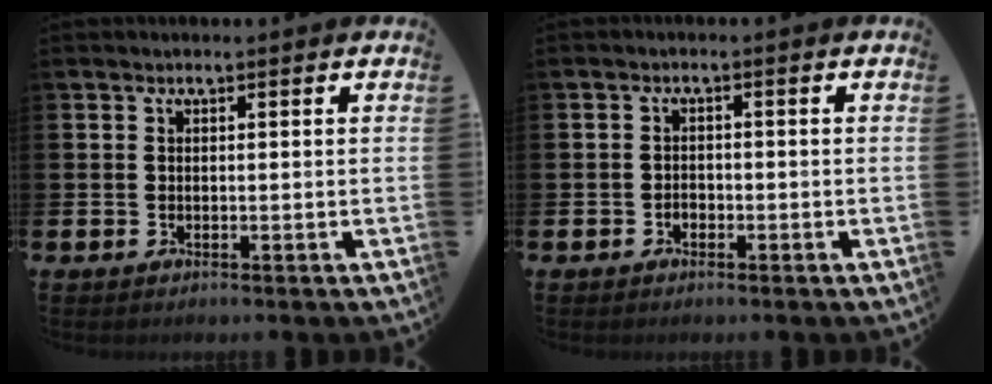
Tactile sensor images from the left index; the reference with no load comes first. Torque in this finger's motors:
{"motor_torque": [0.31, 0.07, 0.01, 0.01]}